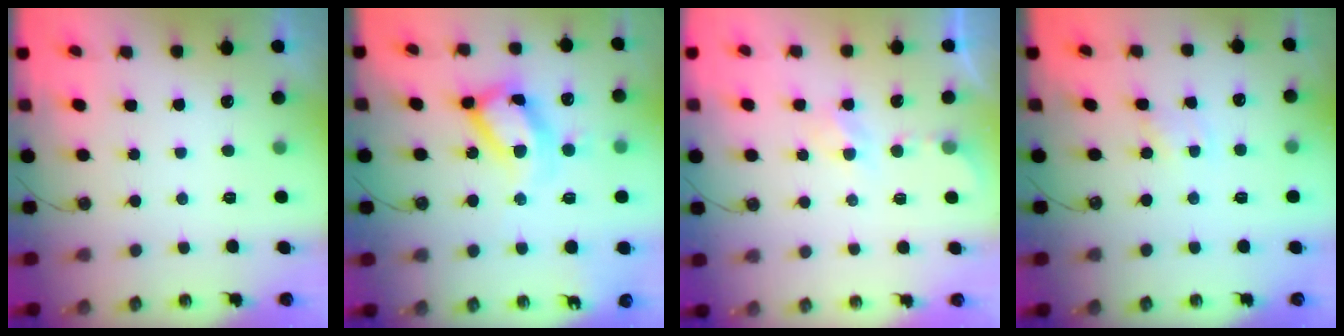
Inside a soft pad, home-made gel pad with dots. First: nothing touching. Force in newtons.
{"total": 19.4, "press": 19.3, "slide": 2.6}
{"total": 3.9, "press": 3.8, "slide": 0.6}
{"total": 0.6, "press": 0.6, "slide": 0.1}